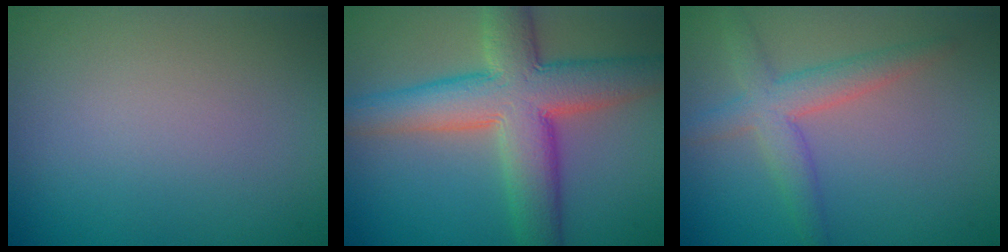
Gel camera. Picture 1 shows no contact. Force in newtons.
{"total": 9.6, "press": 9.6, "slide": 0.4}
{"total": 3.9, "press": 3.9, "slide": 0.1}